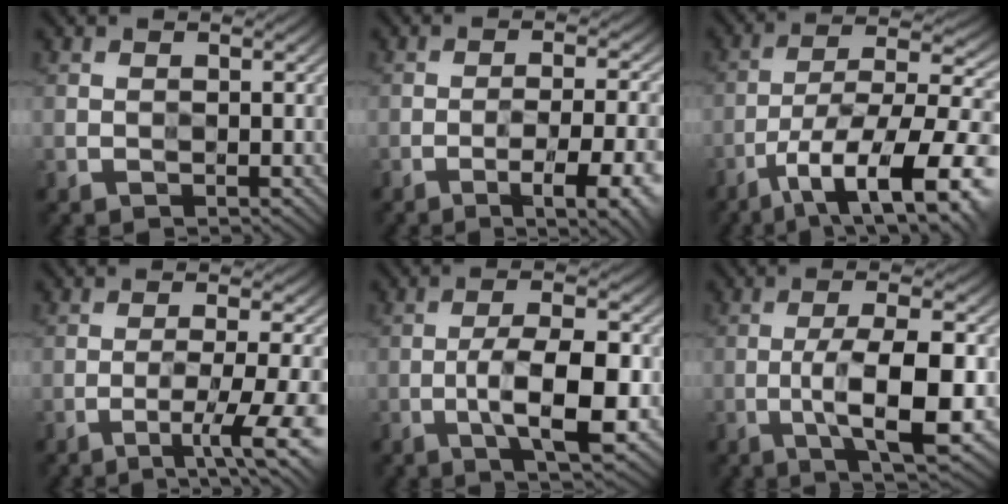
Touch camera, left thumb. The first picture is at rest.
{"total": 8.7, "force": [-4.5, 2.0, 7.2], "torque": [-0.095, 0.000, -0.057]}
{"total": 14.1, "force": [-7.1, 5.0, 11.1], "torque": [-0.188, -0.006, -0.118]}
{"total": 7.8, "force": [-3.4, 1.3, 6.9], "torque": [-0.103, -0.001, -0.046]}
{"total": 7.9, "force": [-2.4, 2.4, 7.1], "torque": [-0.115, 0.002, -0.044]}
{"total": 8.8, "force": [-2.1, 2.3, 8.2], "torque": [-0.129, 0.001, -0.038]}